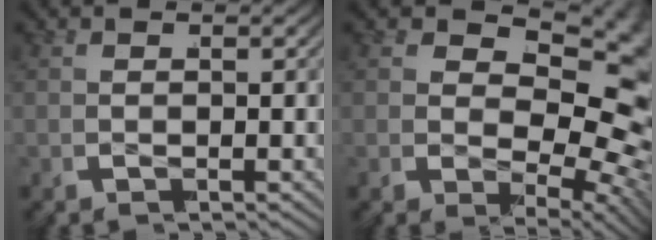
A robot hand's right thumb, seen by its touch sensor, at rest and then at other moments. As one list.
[{"total": 14.8, "force": [-1.0, 9.2, 11.6], "torque": [-0.162, -0.026, -0.005]}]